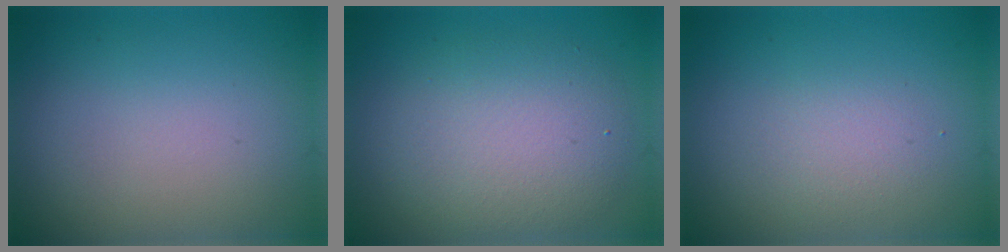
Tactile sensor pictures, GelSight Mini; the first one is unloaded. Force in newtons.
{"total": 5.4, "press": 5.3, "slide": 0.5}
{"total": 1.6, "press": 1.6, "slide": 0.1}